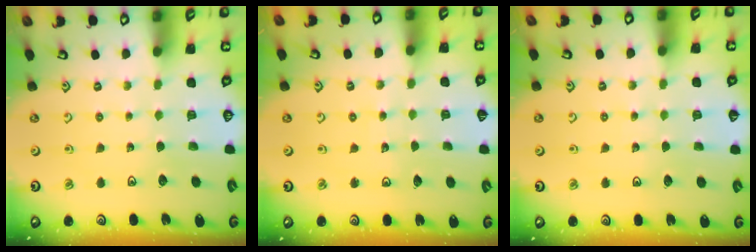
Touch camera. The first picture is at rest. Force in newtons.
{"total": 5.0, "press": 5.0, "slide": 0.4}
{"total": 2.2, "press": 2.2, "slide": 0.2}